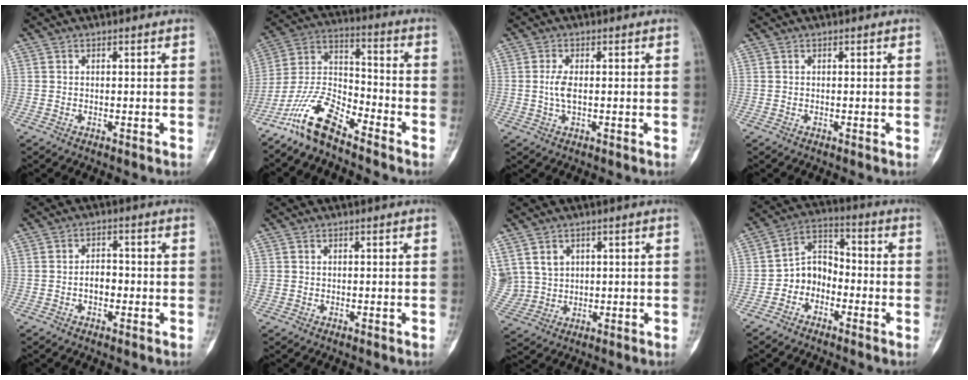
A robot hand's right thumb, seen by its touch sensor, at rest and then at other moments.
{"total": 11.7, "force": [-9.1, 3.7, 6.3], "torque": [-0.126, 0.072, -0.185]}
{"total": 3.0, "force": [-0.1, 1.2, 2.8], "torque": [-0.065, 0.000, -0.002]}
{"total": 0.0}
{"total": 3.3, "force": [-0.9, 2.2, 2.3], "torque": [-0.023, 0.014, -0.020]}
{"total": 1.1, "force": [0.1, 1.0, 0.6], "torque": [-0.014, 0.010, 0.005]}
{"total": 10.0, "force": [3.1, 8.6, 3.9], "torque": [-0.088, 0.012, 0.086]}
{"total": 7.5, "force": [-2.7, 5.9, 3.8], "torque": [-0.038, 0.041, -0.063]}